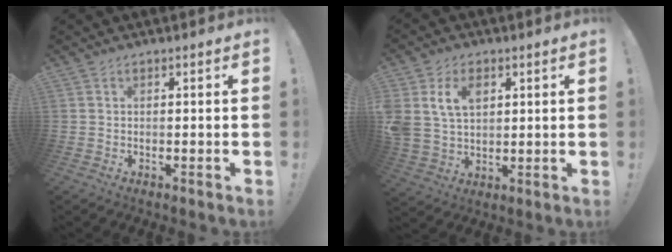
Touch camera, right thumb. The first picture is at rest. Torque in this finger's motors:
{"motor_torque": [1.65, 1.78, 1.47, 0.04, 0.16]}